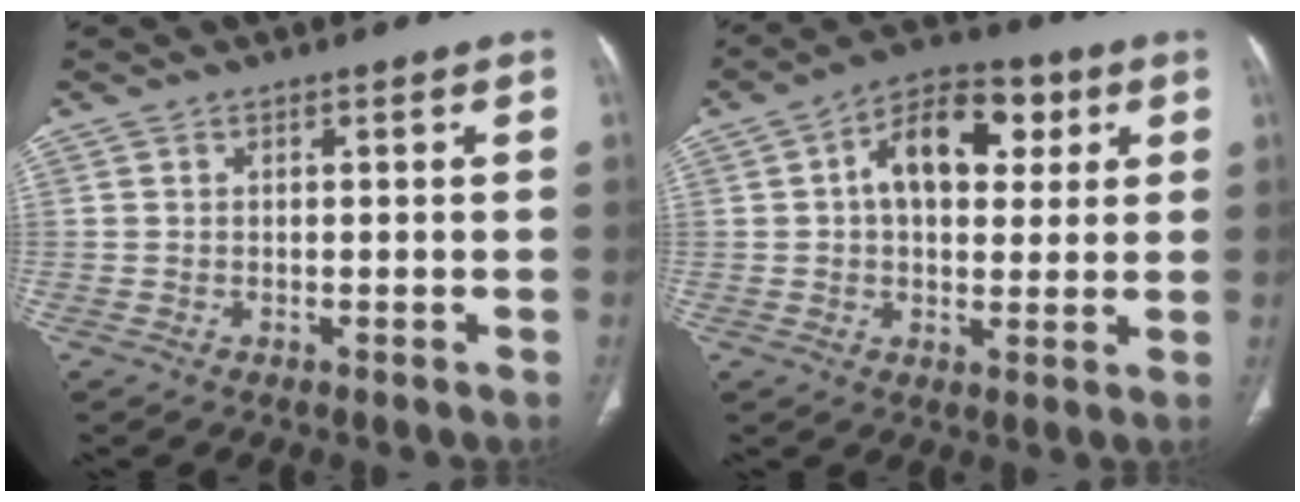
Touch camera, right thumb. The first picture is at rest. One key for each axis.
{"total": 13.6, "fx": 3.7, "fy": 8.4, "fz": 10.1, "tx": -0.122, "ty": 0.016, "tz": 0.050}